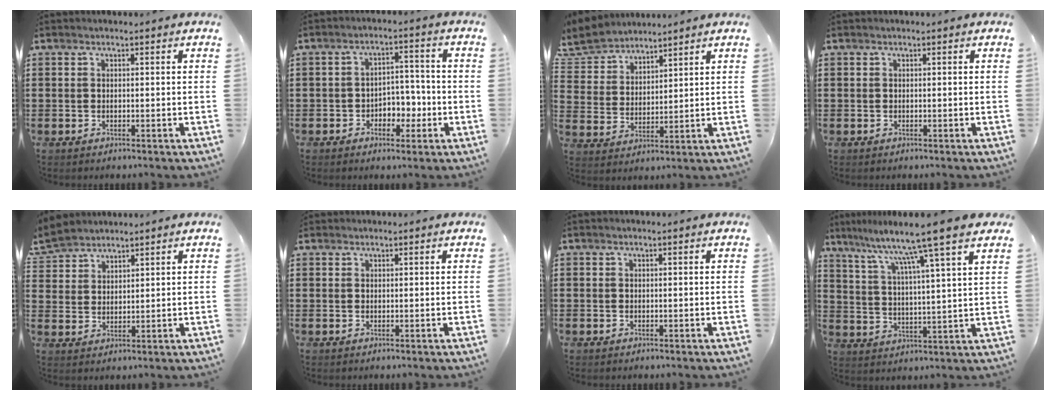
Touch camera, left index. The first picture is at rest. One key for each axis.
{"total": 4.2, "fx": -1.9, "fy": 3.2, "fz": 2.1, "tx": -0.038, "ty": 0.005, "tz": -0.044}
{"total": 5.0, "fx": 4.5, "fy": 2.1, "fz": 0.4, "tx": -0.036, "ty": -0.018, "tz": 0.078}
{"total": 0.0}
{"total": 4.1, "fx": 3.9, "fy": 1.4, "fz": 0.3, "tx": -0.025, "ty": -0.008, "tz": 0.072}
{"total": 0.7, "fx": 0.6, "fy": 0.3, "fz": -0.1, "tx": -0.001, "ty": 0.001, "tz": 0.012}
{"total": 0.0}
{"total": 9.9, "fx": 7.8, "fy": -1.4, "fz": 5.9, "tx": -0.135, "ty": -0.048, "tz": 0.119}